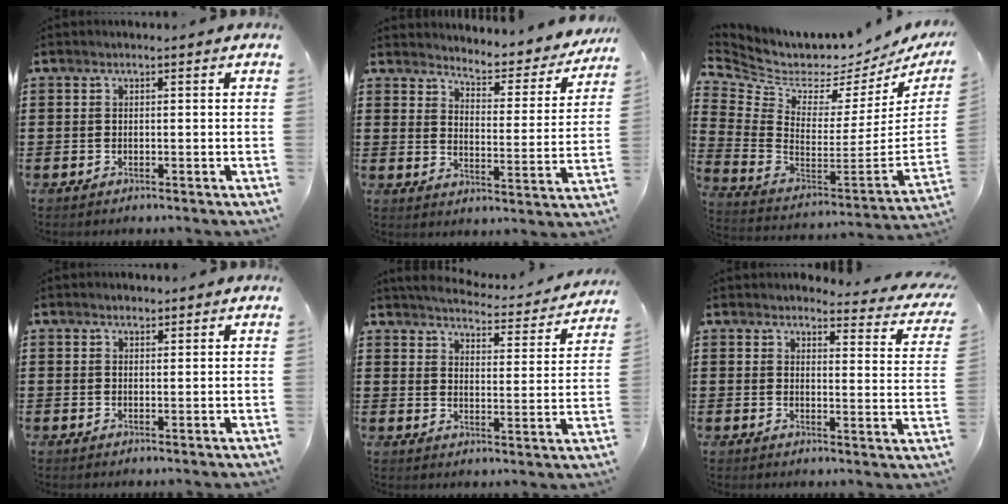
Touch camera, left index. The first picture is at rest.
{"total": 4.2, "force": [4.2, 0.1, 0.6], "torque": [-0.030, -0.041, 0.063]}
{"total": 2.6, "force": [1.8, 1.7, 0.6], "torque": [-0.039, -0.044, 0.024]}
{"total": 1.0, "force": [0.9, 0.4, 0.0], "torque": [-0.001, 0.003, 0.017]}
{"total": 4.4, "force": [4.4, 0.0, 0.7], "torque": [-0.037, -0.033, 0.072]}
{"total": 3.6, "force": [3.4, 0.4, 1.2], "torque": [-0.023, -0.025, 0.054]}